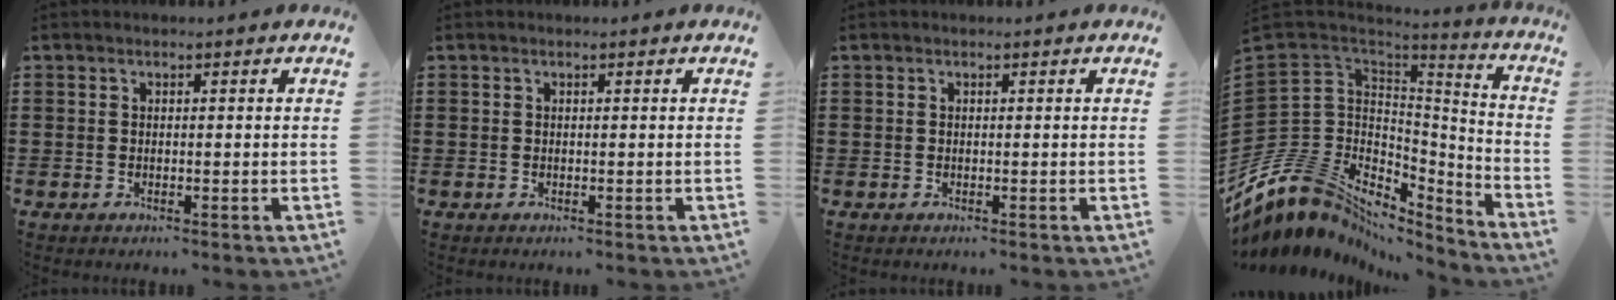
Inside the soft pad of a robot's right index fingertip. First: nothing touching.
{"total": 0.0}
{"total": 0.0}
{"total": 11.5, "force": [-6.0, 8.9, 4.0], "torque": [-0.145, -0.012, -0.121]}